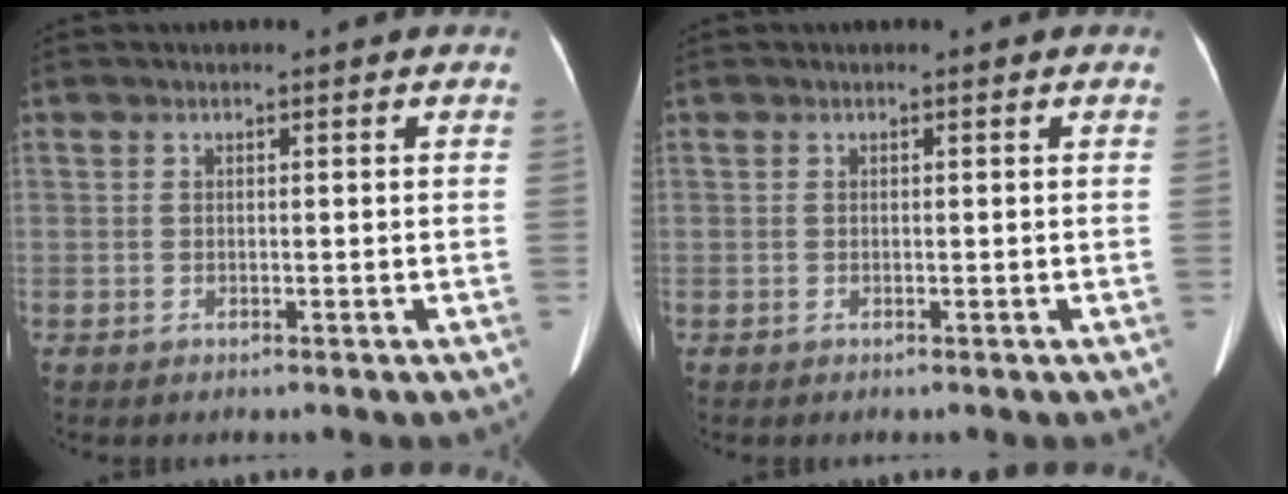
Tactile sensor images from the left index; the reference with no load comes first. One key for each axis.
{"total": 0.0}